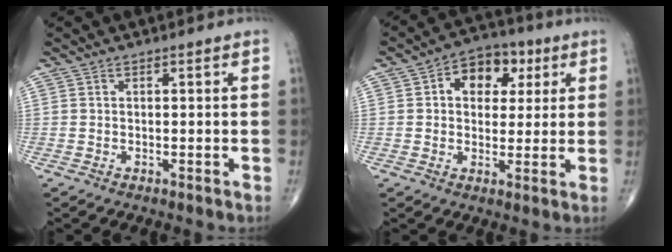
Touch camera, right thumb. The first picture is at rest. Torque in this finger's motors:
{"motor_torque": [-0.42, 0.69, 0.27, 0.18, 0.12]}